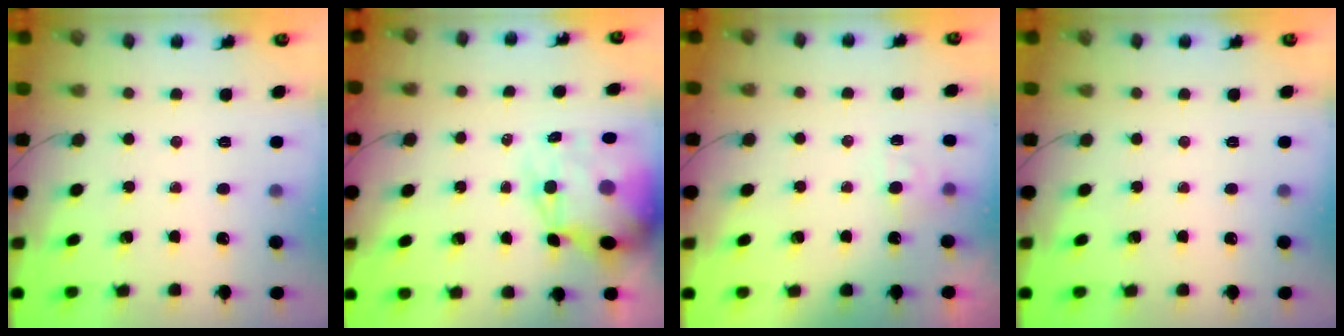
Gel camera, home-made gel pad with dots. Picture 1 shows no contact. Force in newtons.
{"total": 10.6, "press": 10.1, "slide": 3.2}
{"total": 3.7, "press": 3.3, "slide": 1.6}
{"total": 0.0}